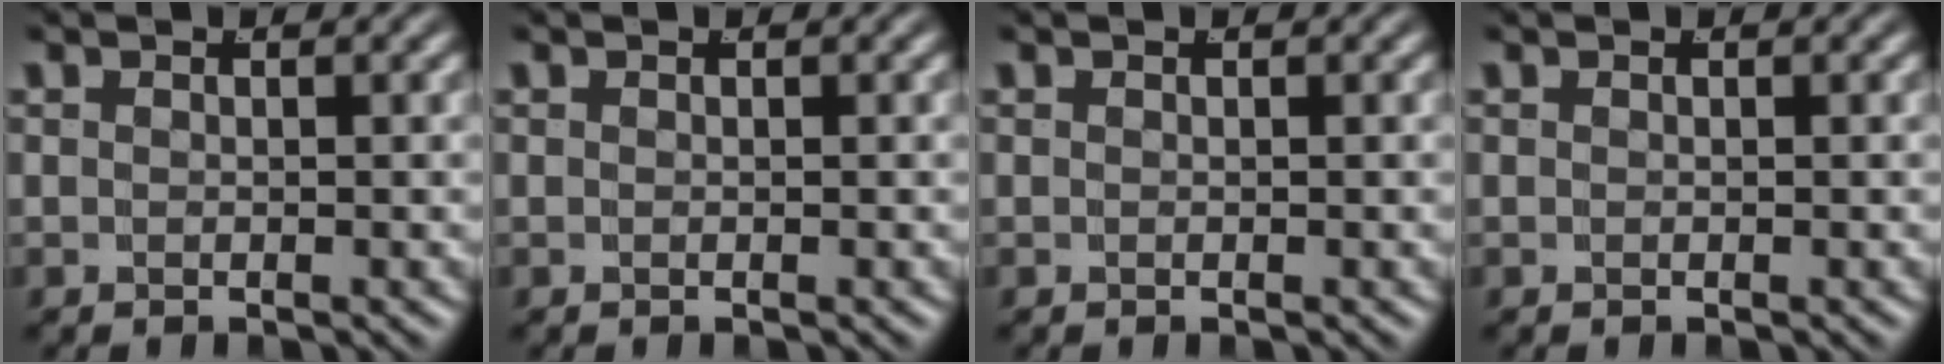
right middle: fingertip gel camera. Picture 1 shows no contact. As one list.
[{"total": 0.0}, {"total": 0.0}, {"total": 0.0}]